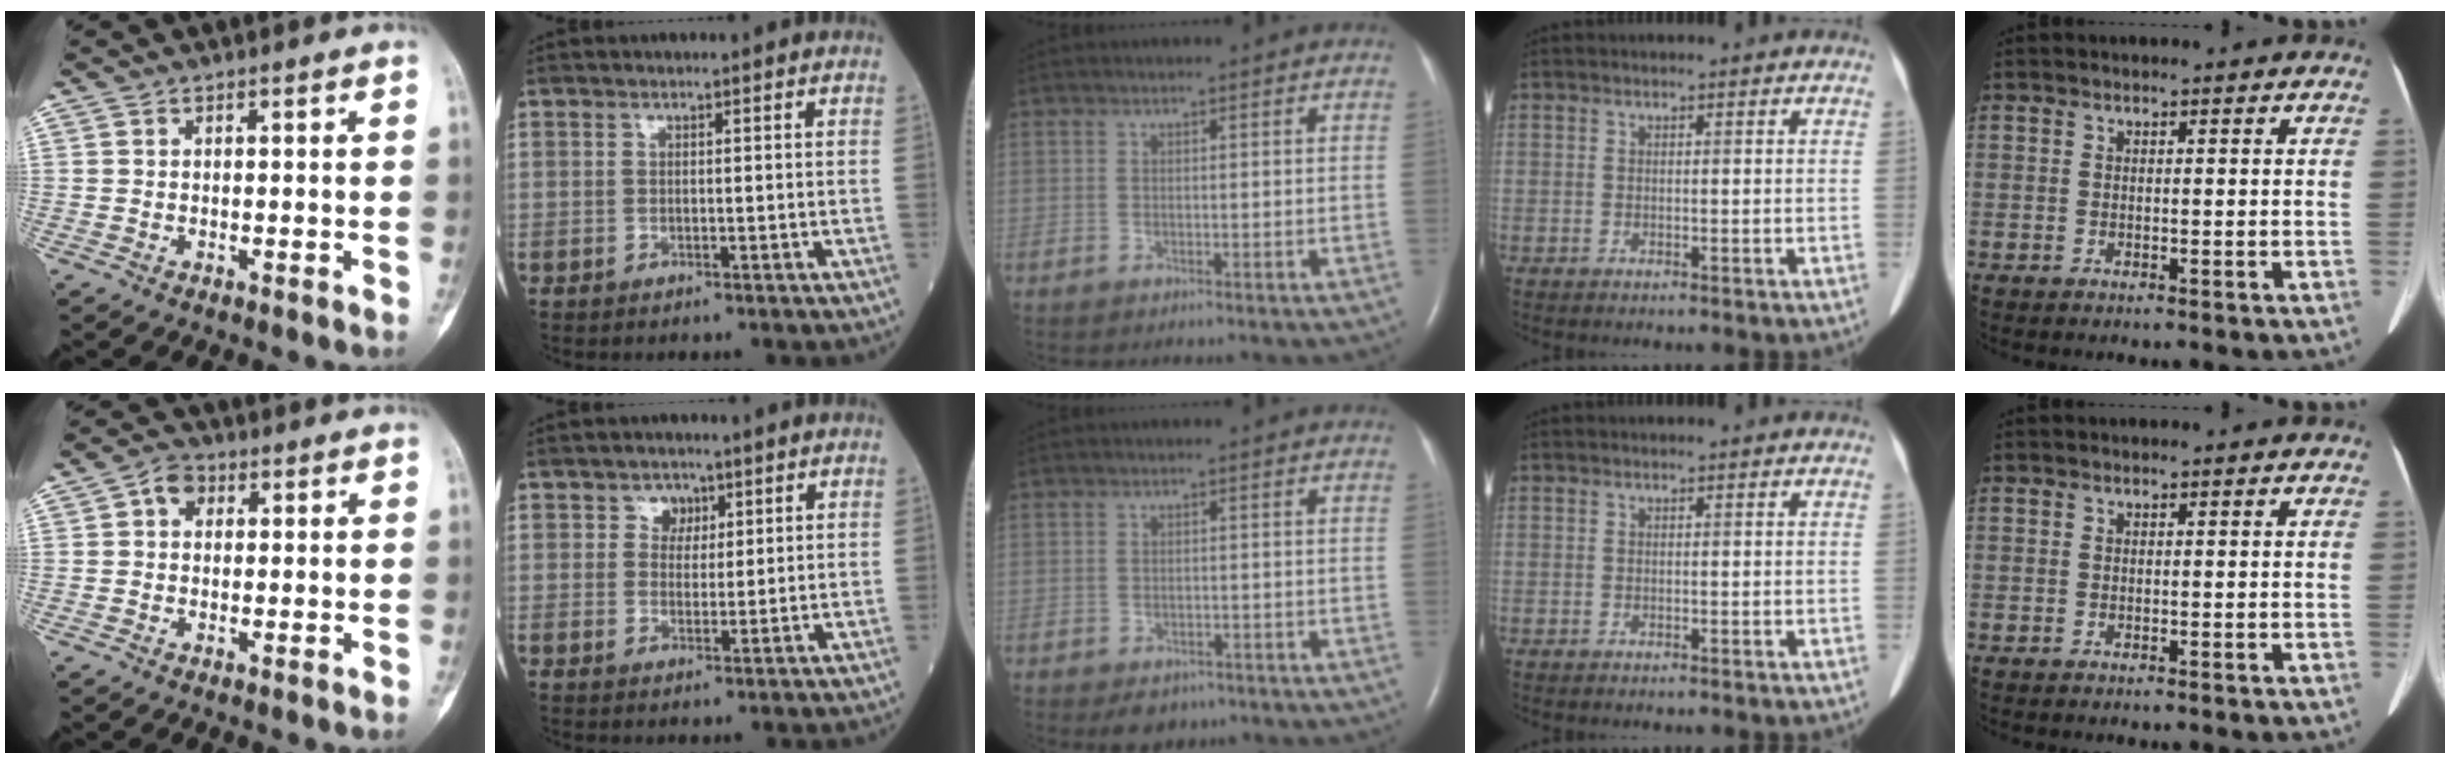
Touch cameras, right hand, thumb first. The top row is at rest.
{"thumb": {"total": 3.7, "force": [0.9, 3.0, 2.0], "torque": [-0.016, 0.009, 0.009]}, "index": {"total": 2.9, "force": [1.4, 2.4, 0.9], "torque": [-0.007, 0.002, 0.018]}, "middle": {"total": 3.2, "force": [-2.2, 2.0, 1.1], "torque": [-0.013, 0.001, -0.022]}}